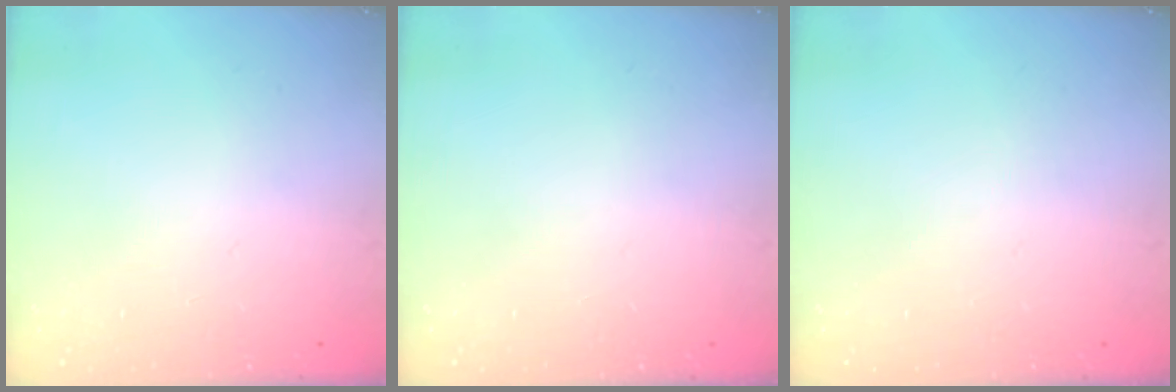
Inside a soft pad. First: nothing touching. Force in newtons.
{"total": 0.0}
{"total": 0.0}